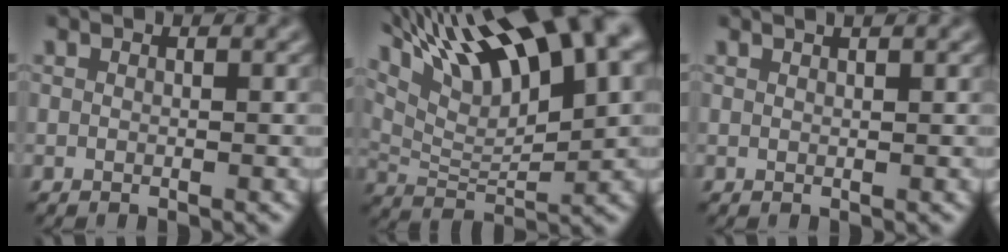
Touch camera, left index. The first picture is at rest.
{"total": 15.6, "force": [9.3, 5.0, 11.5], "torque": [-0.200, 0.025, 0.164]}
{"total": 0.9, "force": [0.7, 0.1, 0.5], "torque": [-0.007, 0.000, 0.008]}